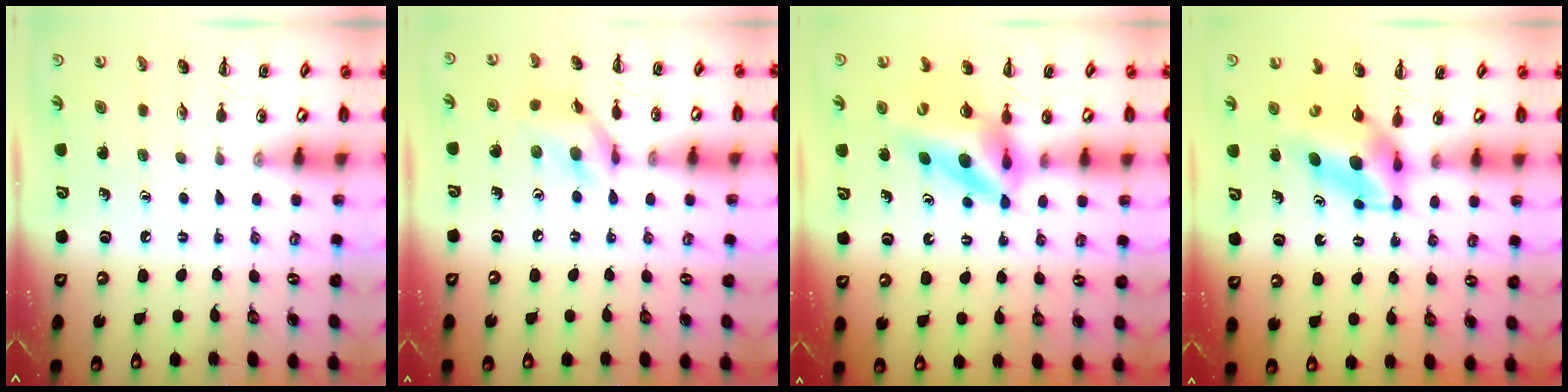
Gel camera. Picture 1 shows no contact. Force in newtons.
{"total": 10.7, "press": 10.7, "slide": 1.2}
{"total": 11.2, "press": 10.6, "slide": 3.5}
{"total": 5.4, "press": 5.1, "slide": 1.5}